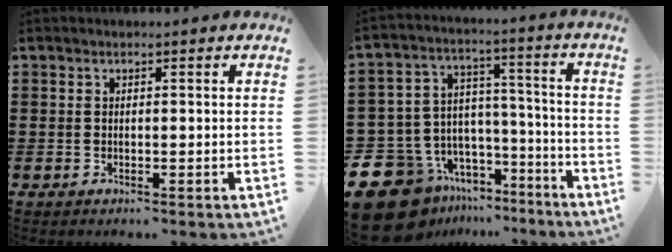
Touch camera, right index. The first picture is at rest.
{"total": 13.0, "force": [-10.1, 7.8, 2.4], "torque": [-0.088, 0.023, -0.187]}